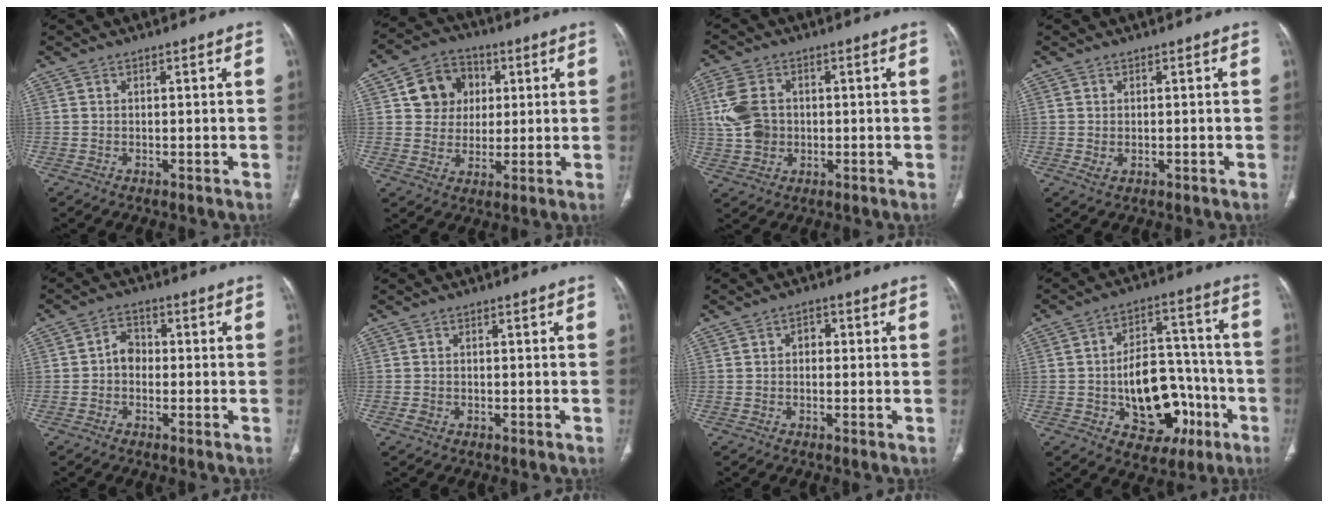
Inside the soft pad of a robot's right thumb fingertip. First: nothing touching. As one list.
[{"total": 10.3, "force": [2.8, 9.0, 4.2], "torque": [-0.028, -0.001, 0.044]}, {"total": 8.5, "force": [0.6, 6.6, 5.4], "torque": [-0.102, 0.007, 0.014]}, {"total": 1.6, "force": [-0.2, 1.0, 1.2], "torque": [-0.026, -0.002, 0.002]}, {"total": 3.8, "force": [-0.6, 3.0, 2.2], "torque": [-0.018, 0.017, -0.020]}, {"total": 1.2, "force": [-0.5, 1.0, 0.6], "torque": [-0.012, 0.004, -0.007]}, {"total": 2.2, "force": [0.2, 1.7, 1.4], "torque": [-0.007, 0.010, -0.002]}, {"total": 17.8, "force": [-5.4, 11.6, 12.4], "torque": [-0.134, 0.051, -0.066]}]